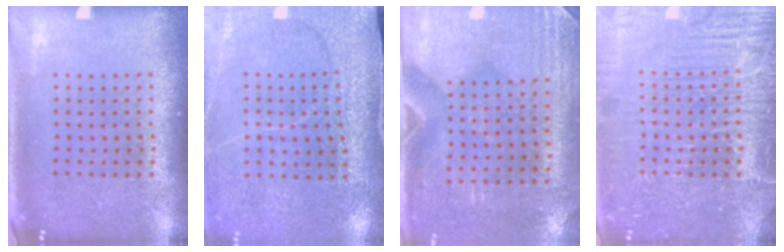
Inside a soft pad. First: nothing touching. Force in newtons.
{"total": 3.0, "press": 3.0, "slide": 0.1}
{"total": 2.9, "press": 2.5, "slide": 1.5}
{"total": 6.7, "press": 6.7, "slide": 0.9}